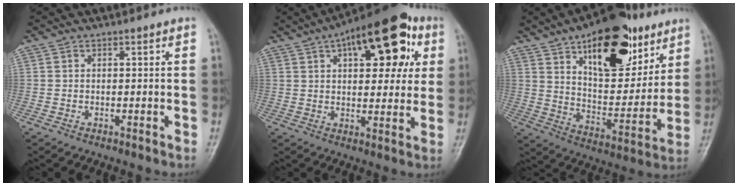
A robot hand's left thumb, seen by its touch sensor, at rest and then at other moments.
{"total": 20.7, "force": [8.0, 9.6, 16.5], "torque": [-0.197, 0.009, 0.109]}
{"total": 24.3, "force": [13.1, 11.8, 16.7], "torque": [-0.203, -0.047, 0.209]}